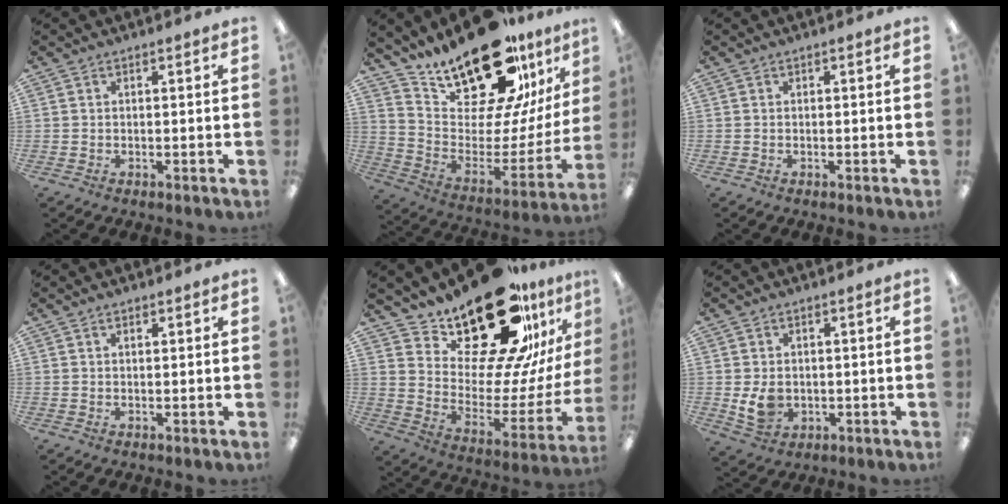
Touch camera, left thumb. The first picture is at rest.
{"total": 24.0, "force": [19.8, 7.8, 11.0], "torque": [-0.174, -0.150, 0.344]}
{"total": 0.0}
{"total": 1.0, "force": [0.8, 0.4, 0.5], "torque": [-0.012, 0.000, 0.014]}
{"total": 27.2, "force": [20.5, 10.0, 14.8], "torque": [-0.224, -0.145, 0.354]}
{"total": 5.5, "force": [0.2, 4.4, 3.2], "torque": [-0.056, -0.001, 0.004]}